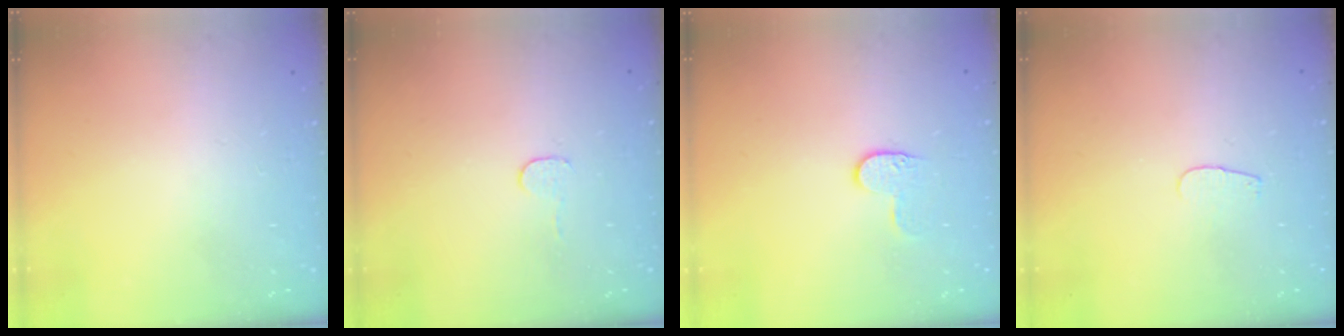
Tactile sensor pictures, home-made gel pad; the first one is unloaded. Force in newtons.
{"total": 3.0, "press": 3.0, "slide": 0.3}
{"total": 5.8, "press": 5.8, "slide": 0.6}
{"total": 2.8, "press": 2.8, "slide": 0.2}